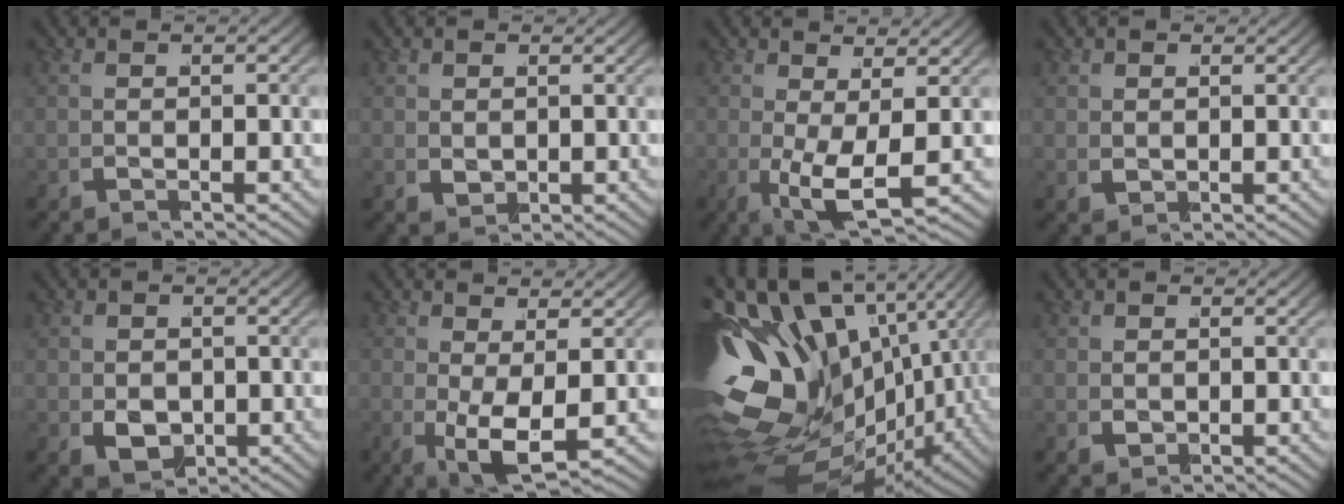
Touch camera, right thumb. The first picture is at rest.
{"total": 1.6, "force": [0.3, 1.3, 0.8], "torque": [-0.015, -0.015, 0.011]}
{"total": 4.9, "force": [-0.5, 2.4, 4.3], "torque": [-0.080, -0.027, -0.006]}
{"total": 1.3, "force": [0.6, 1.0, 0.4], "torque": [-0.010, -0.010, 0.015]}
{"total": 4.0, "force": [-0.8, 3.3, 2.2], "torque": [-0.054, -0.035, -0.005]}
{"total": 4.2, "force": [-0.4, 2.2, 3.6], "torque": [-0.063, -0.025, -0.004]}
{"total": 25.1, "force": [-2.7, 18.3, 17.1], "torque": [-0.323, -0.047, -0.036]}
{"total": 1.5, "force": [0.3, 1.3, 0.7], "torque": [-0.013, -0.013, 0.011]}